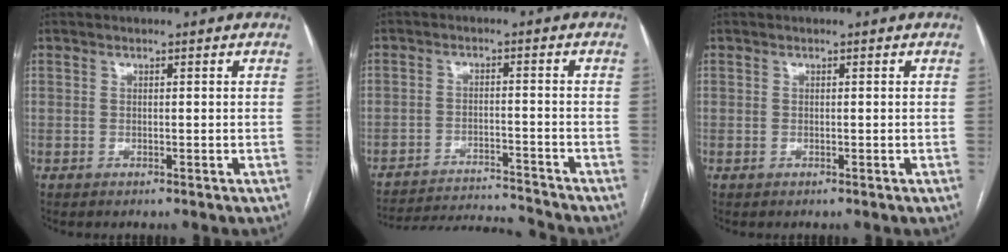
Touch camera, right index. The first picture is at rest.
{"total": 11.9, "force": [-11.9, -0.3, 1.4], "torque": [-0.027, 0.002, -0.182]}
{"total": 0.0}